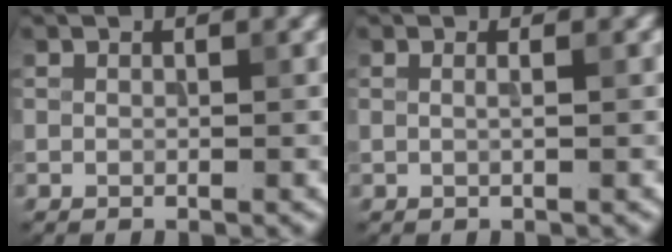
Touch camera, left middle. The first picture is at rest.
{"total": 0.8, "force": [0.1, 0.2, 0.8], "torque": [-0.012, 0.002, -0.004]}